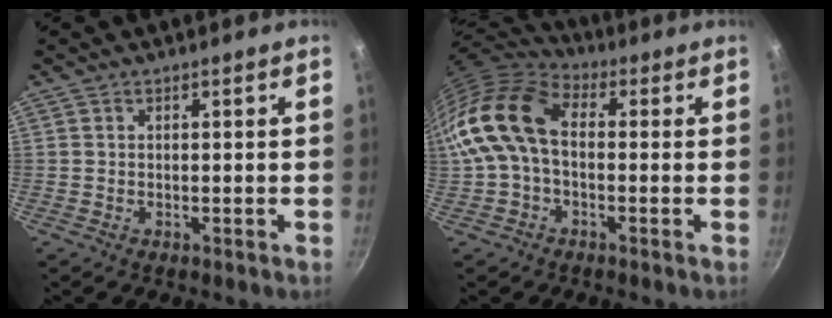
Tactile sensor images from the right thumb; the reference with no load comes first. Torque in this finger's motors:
{"motor_torque": [1.08, 2.40, 1.38, 0.22, 0.33]}